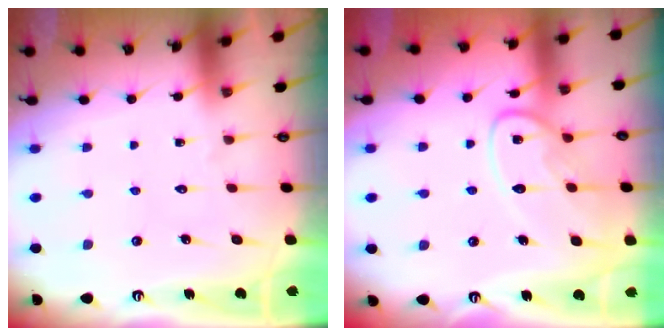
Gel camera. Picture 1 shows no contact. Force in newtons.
{"total": 12.4, "press": 12.4, "slide": 1.0}